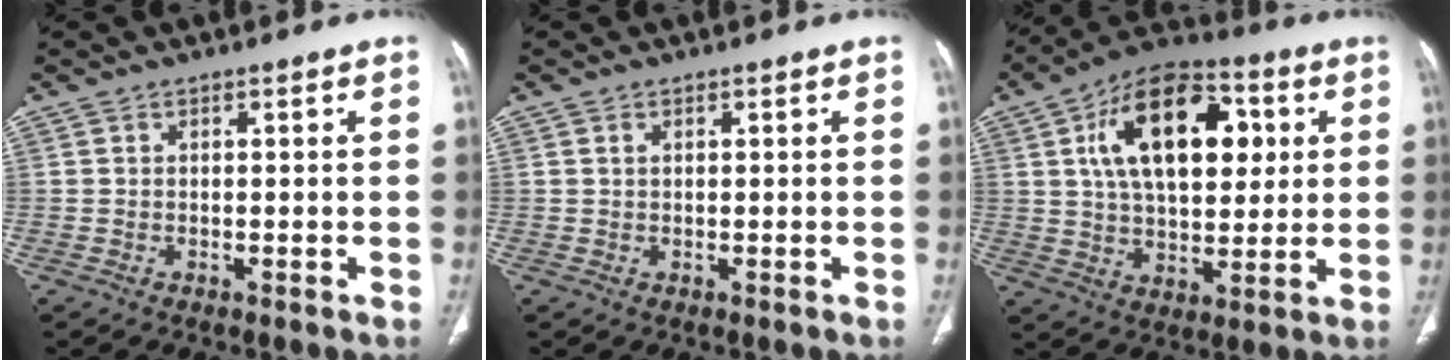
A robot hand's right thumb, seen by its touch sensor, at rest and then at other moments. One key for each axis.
{"total": 0.7, "fx": 0.3, "fy": 0.4, "fz": 0.4, "tx": -0.010, "ty": 0.001, "tz": 0.006}
{"total": 21.2, "fx": 5.8, "fy": 11.8, "fz": 16.6, "tx": -0.234, "ty": 0.003, "tz": 0.089}